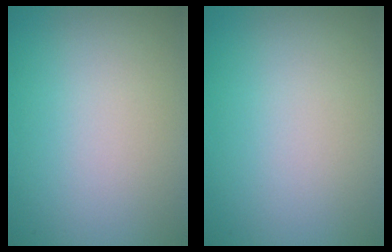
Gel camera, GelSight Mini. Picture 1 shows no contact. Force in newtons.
{"total": 0.0}